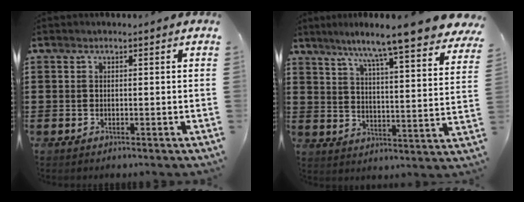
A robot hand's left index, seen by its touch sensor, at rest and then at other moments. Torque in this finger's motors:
{"motor_torque": [1.07, -1.07, 1.05, 0.21]}